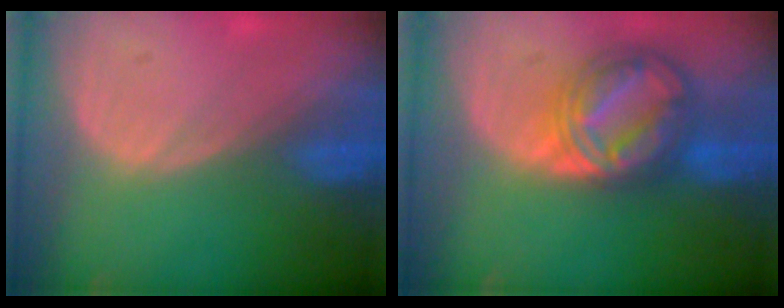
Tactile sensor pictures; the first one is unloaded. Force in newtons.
{"total": 9.0, "press": 9.0, "slide": 0.7}